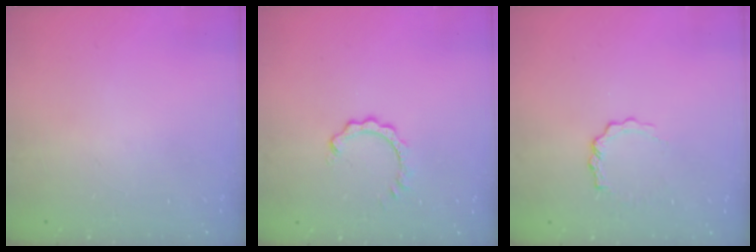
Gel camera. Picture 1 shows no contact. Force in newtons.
{"total": 1.9, "press": 1.9, "slide": 0.2}
{"total": 4.9, "press": 4.9, "slide": 0.5}